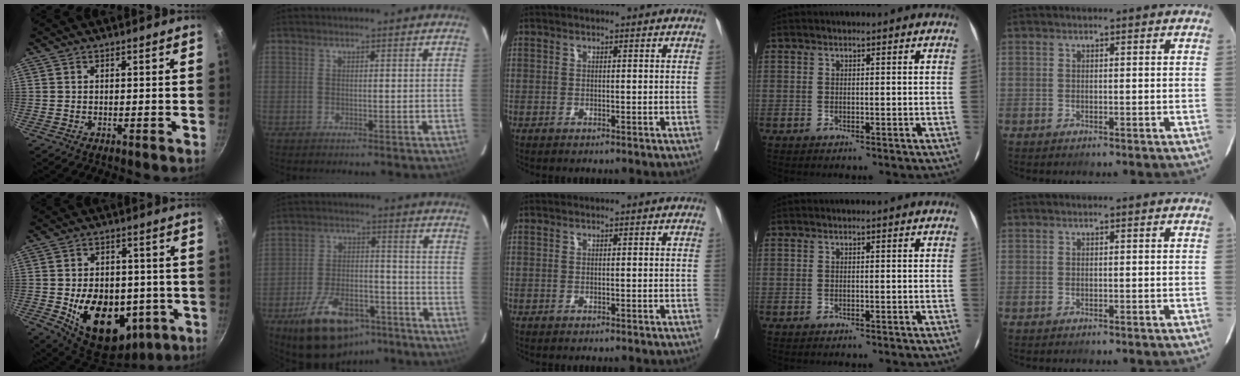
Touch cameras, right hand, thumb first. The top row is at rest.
{"thumb": {"total": 20.0, "force": [-5.3, 13.1, 14.2], "torque": [-0.192, 0.005, -0.051]}, "index": {"total": 16.2, "force": [-10.3, 7.7, 9.9], "torque": [-0.168, 0.008, -0.162]}}